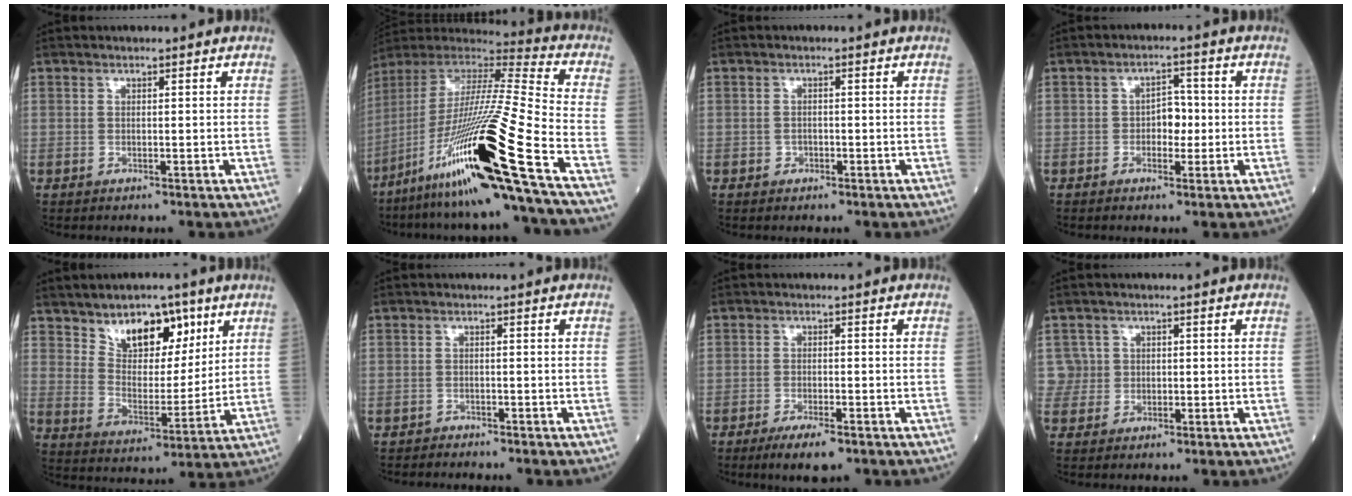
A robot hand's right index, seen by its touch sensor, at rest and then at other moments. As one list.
[{"total": 29.3, "force": [-14.4, 0.3, 25.6], "torque": [-0.488, -0.061, -0.263]}, {"total": 2.0, "force": [-0.7, 1.7, 0.9], "torque": [-0.027, 0.006, -0.007]}, {"total": 4.5, "force": [-0.6, 2.7, 3.5], "torque": [-0.070, 0.016, -0.010]}, {"total": 11.6, "force": [6.8, 6.1, 7.2], "torque": [-0.126, 0.008, 0.127]}, {"total": 3.5, "force": [-3.1, 1.4, 0.9], "torque": [-0.026, -0.004, -0.043]}, {"total": 5.9, "force": [-3.9, 1.5, 4.1], "torque": [-0.076, -0.011, -0.063]}, {"total": 4.0, "force": [0.4, 4.0, -0.1], "torque": [0.013, 0.014, 0.012]}]